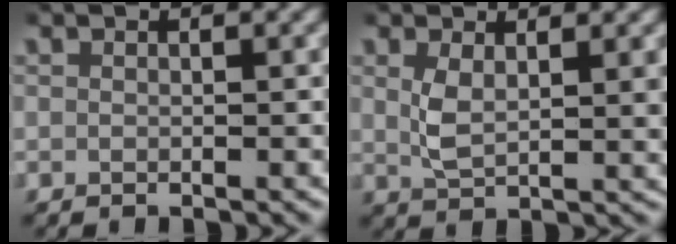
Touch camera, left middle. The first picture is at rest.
{"total": 2.9, "force": [1.1, 1.1, 2.5], "torque": [-0.050, -0.010, 0.025]}